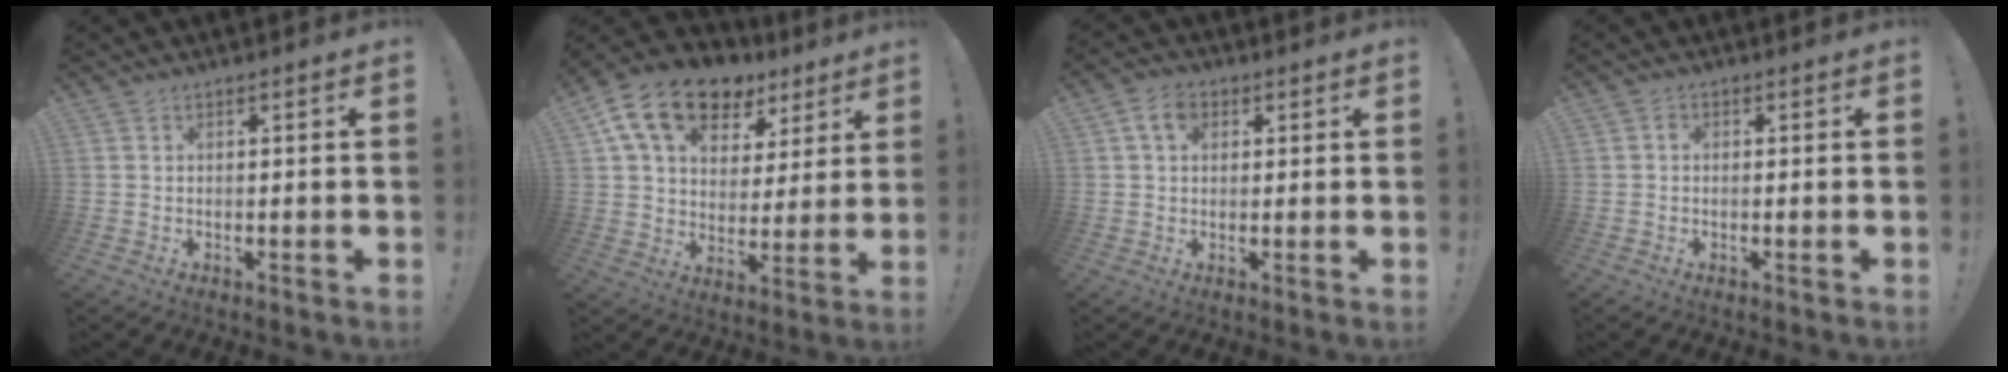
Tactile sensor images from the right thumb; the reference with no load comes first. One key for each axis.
{"total": 17.4, "fx": 10.6, "fy": 10.3, "fz": 9.2, "tx": -0.157, "ty": -0.055, "tz": 0.192}
{"total": 5.6, "fx": 2.1, "fy": 4.0, "fz": 3.3, "tx": -0.059, "ty": 0.007, "tz": 0.040}
{"total": 1.0, "fx": -0.6, "fy": 0.6, "fz": 0.5, "tx": -0.017, "ty": 0.006, "tz": -0.010}